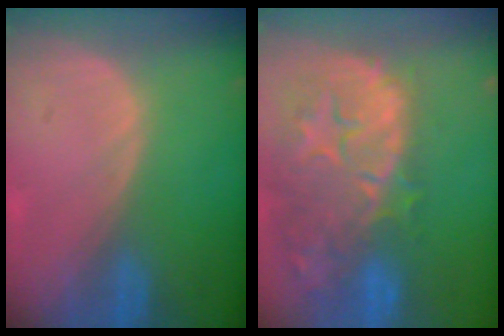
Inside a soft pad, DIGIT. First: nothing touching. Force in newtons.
{"total": 14.9, "press": 11.8, "slide": 9.0}